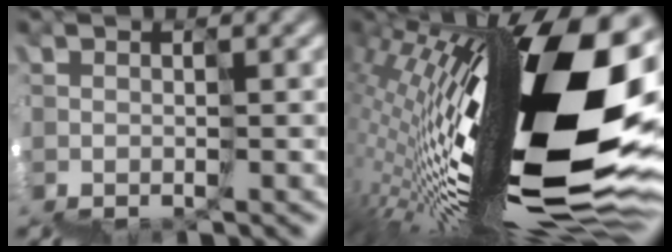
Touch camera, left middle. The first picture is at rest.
{"total": 15.2, "force": [2.6, 4.1, 14.4], "torque": [-0.247, 0.026, 0.032]}